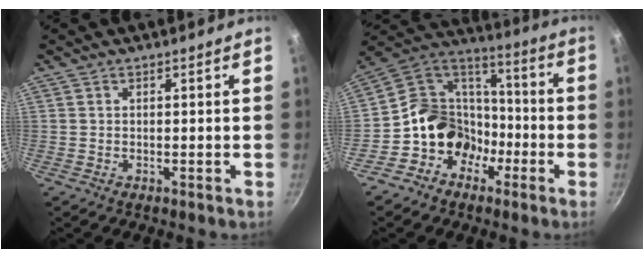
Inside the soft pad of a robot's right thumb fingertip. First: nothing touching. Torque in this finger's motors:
{"motor_torque": [-0.27, 0.51, 0.76, -0.38, 0.06]}